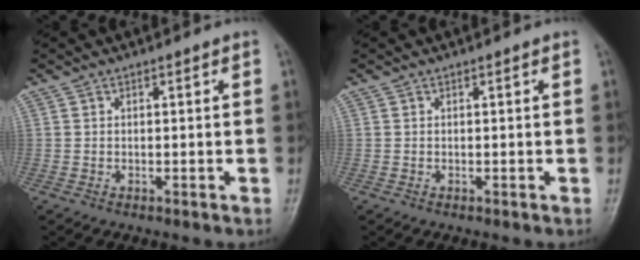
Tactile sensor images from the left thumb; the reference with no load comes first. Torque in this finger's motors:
{"motor_torque": [-0.09, 0.09, 0.00, 0.00, 0.00]}